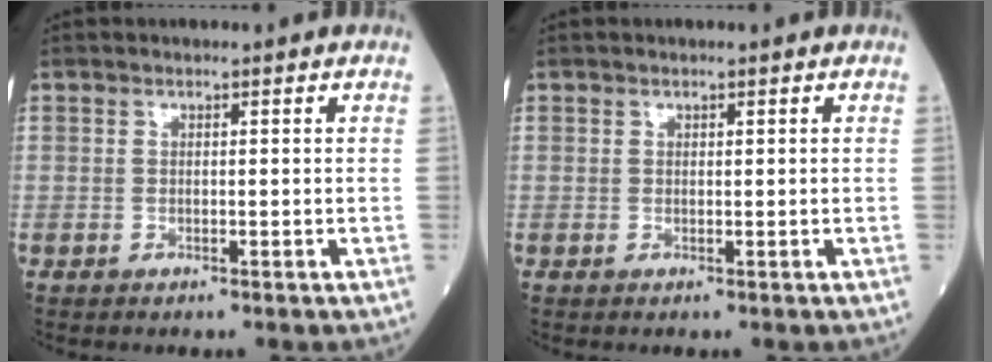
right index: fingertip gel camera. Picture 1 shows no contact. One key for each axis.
{"total": 0.0}